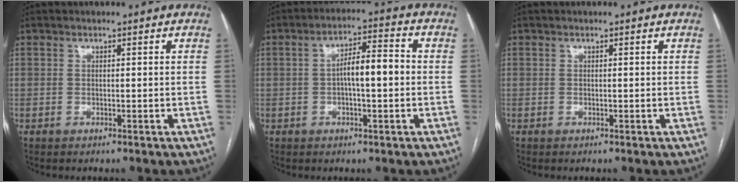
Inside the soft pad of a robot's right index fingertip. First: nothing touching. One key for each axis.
{"total": 6.9, "fx": -0.3, "fy": 1.6, "fz": 6.7, "tx": -0.117, "ty": 0.019, "tz": -0.007}
{"total": 0.0}